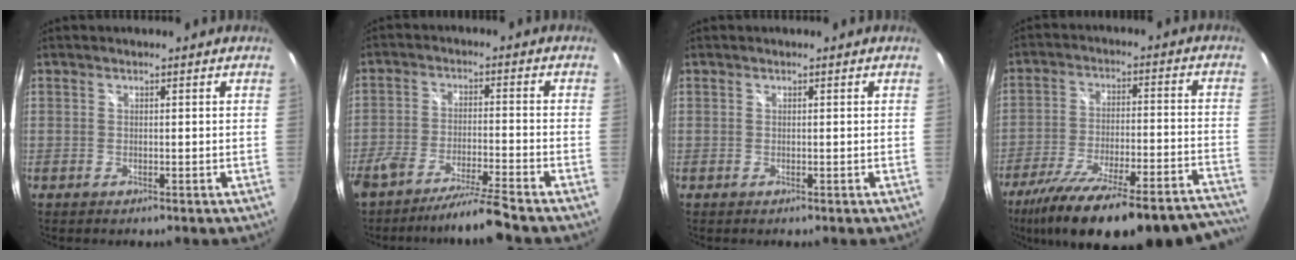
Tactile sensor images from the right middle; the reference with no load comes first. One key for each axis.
{"total": 8.5, "fx": -7.5, "fy": -1.0, "fz": 3.9, "tx": -0.089, "ty": -0.008, "tz": -0.132}
{"total": 0.0}
{"total": 32.1, "fx": -27.5, "fy": 5.7, "fz": 15.5, "tx": -0.249, "ty": -0.048, "tz": -0.389}